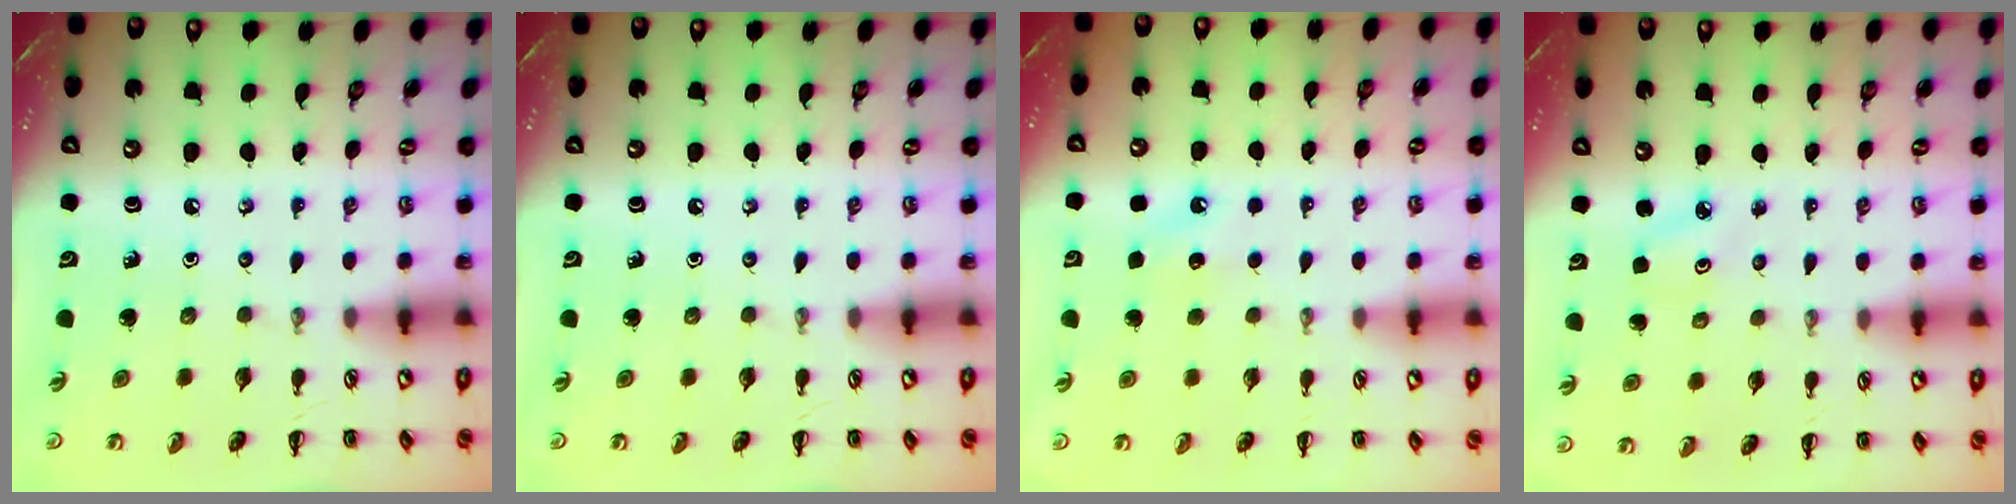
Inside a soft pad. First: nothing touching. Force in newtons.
{"total": 0.0}
{"total": 6.2, "press": 6.0, "slide": 1.8}
{"total": 2.5, "press": 2.4, "slide": 0.7}